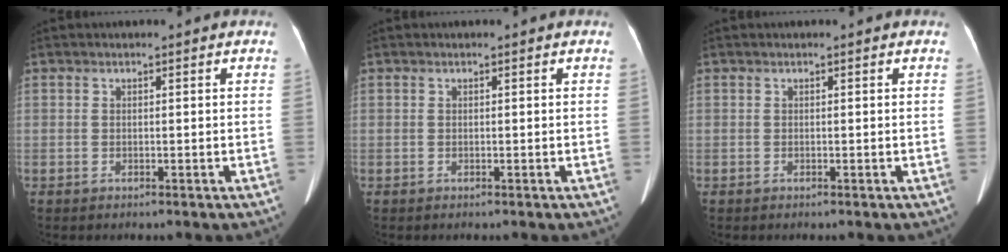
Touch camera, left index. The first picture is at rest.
{"total": 0.0}
{"total": 0.0}